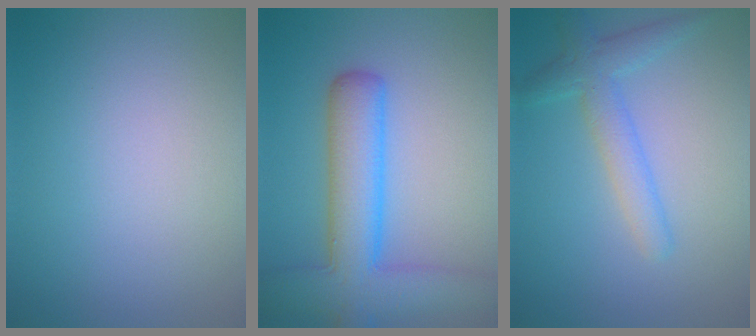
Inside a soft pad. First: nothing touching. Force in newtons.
{"total": 7.7, "press": 7.7, "slide": 0.5}
{"total": 3.1, "press": 3.1, "slide": 0.2}